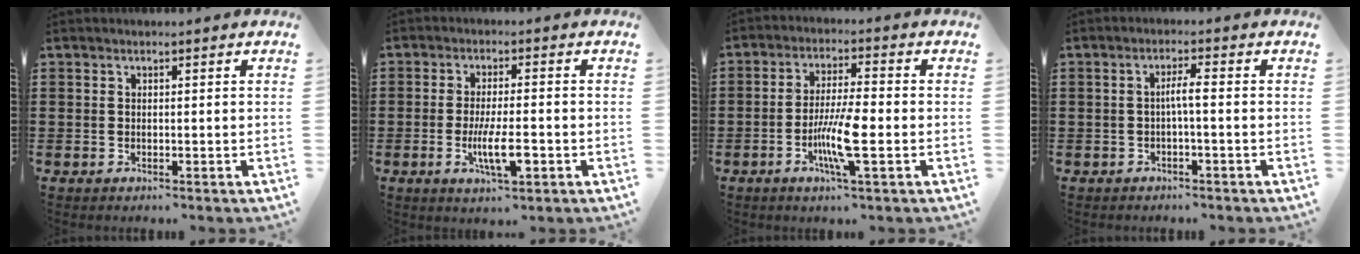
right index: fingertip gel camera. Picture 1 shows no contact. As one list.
[{"total": 6.6, "force": [-2.1, 1.6, 6.1], "torque": [-0.111, -0.006, -0.035]}, {"total": 8.5, "force": [-2.5, 1.3, 8.1], "torque": [-0.150, -0.009, -0.045]}, {"total": 2.4, "force": [-0.5, -0.1, 2.4], "torque": [-0.045, 0.000, -0.012]}]